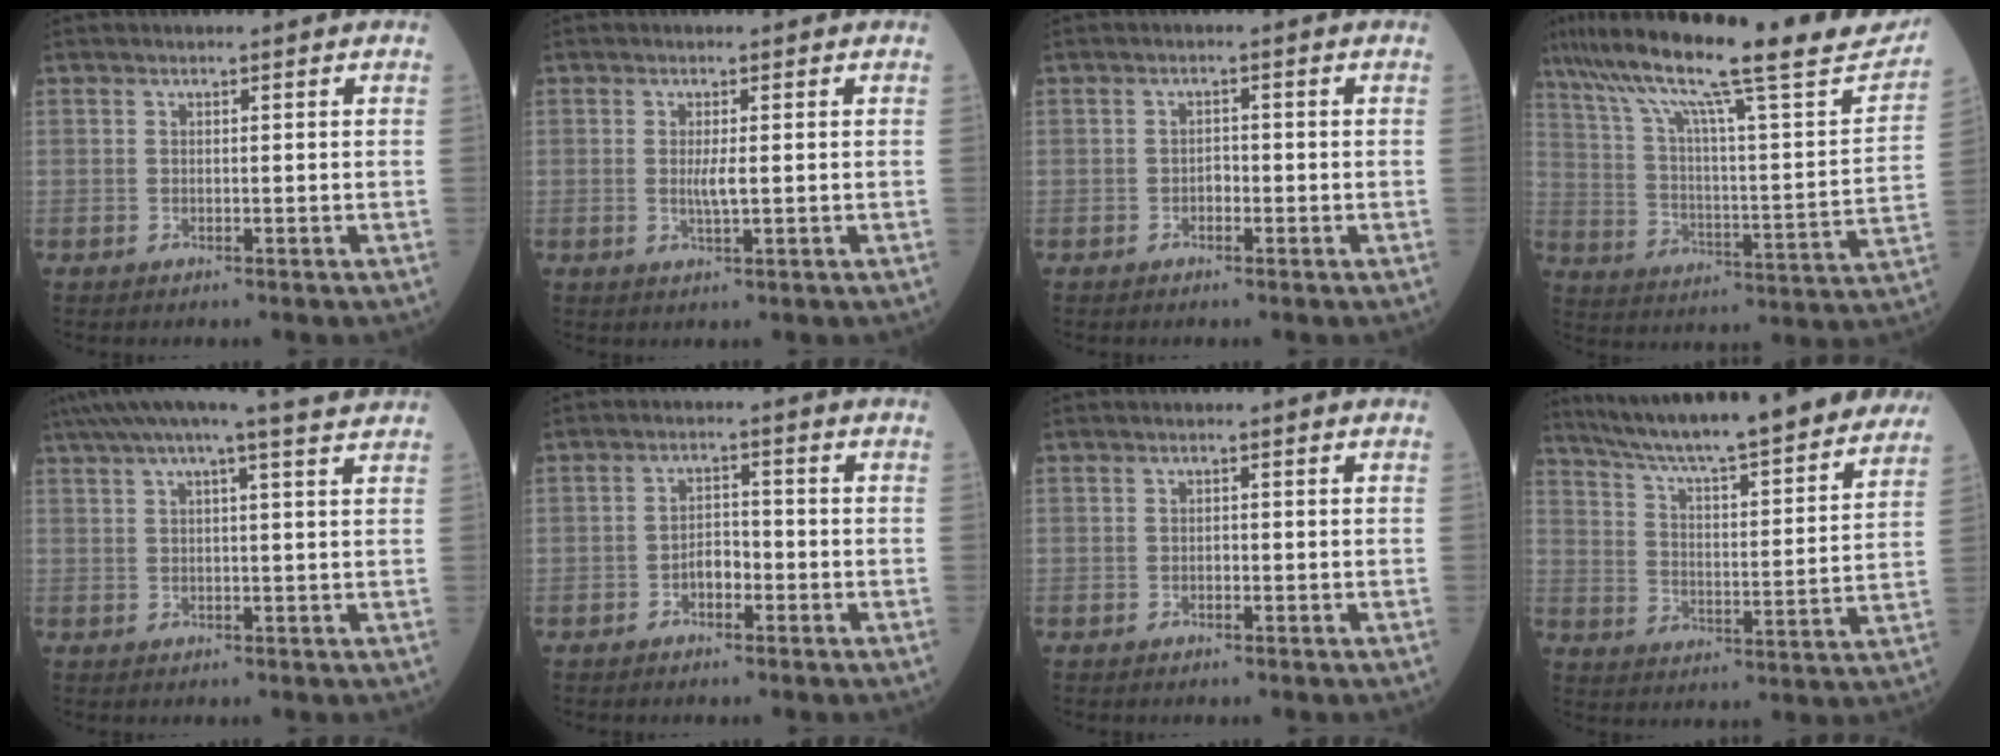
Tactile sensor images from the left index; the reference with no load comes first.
{"total": 2.2, "force": [0.0, 0.1, 2.2], "torque": [-0.047, -0.004, 0.002]}
{"total": 1.2, "force": [-0.6, 0.7, 0.8], "torque": [-0.010, 0.004, -0.012]}
{"total": 28.3, "force": [22.4, 2.7, 17.1], "torque": [-0.284, -0.003, 0.314]}
{"total": 11.6, "force": [9.7, -0.4, 6.2], "torque": [-0.109, 0.039, 0.124]}
{"total": 3.0, "force": [-1.4, 1.6, 2.1], "torque": [-0.034, 0.008, -0.029]}
{"total": 0.5, "force": [-0.2, 0.3, 0.4], "torque": [-0.006, 0.002, -0.004]}
{"total": 27.5, "force": [24.2, 2.5, 12.7], "torque": [-0.204, -0.021, 0.331]}